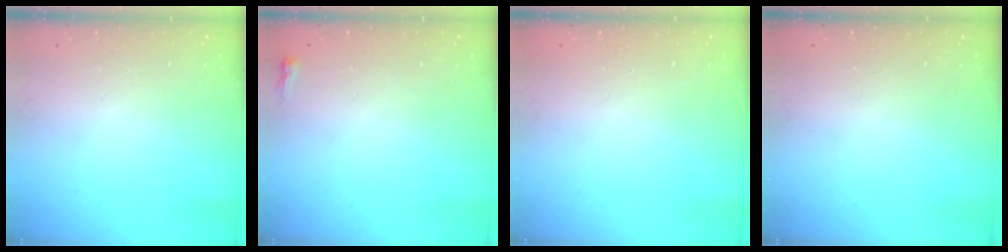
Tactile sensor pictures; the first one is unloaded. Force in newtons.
{"total": 2.2, "press": 2.2, "slide": 0.6}
{"total": 0.0}
{"total": 0.0}